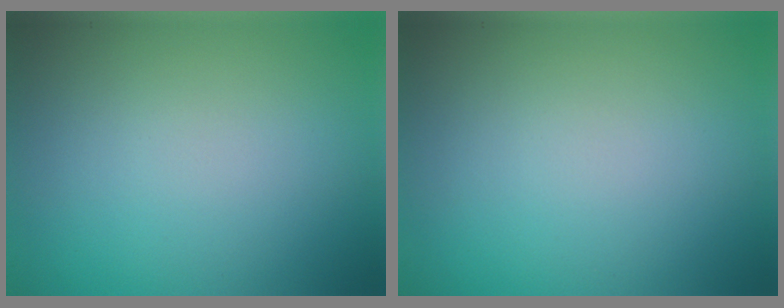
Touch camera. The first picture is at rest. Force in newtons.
{"total": 0.0}